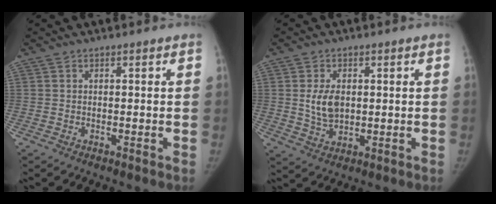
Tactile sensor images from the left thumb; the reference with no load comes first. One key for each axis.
{"total": 6.1, "fx": 0.8, "fy": 4.0, "fz": 4.5, "tx": -0.075, "ty": -0.008, "tz": 0.022}